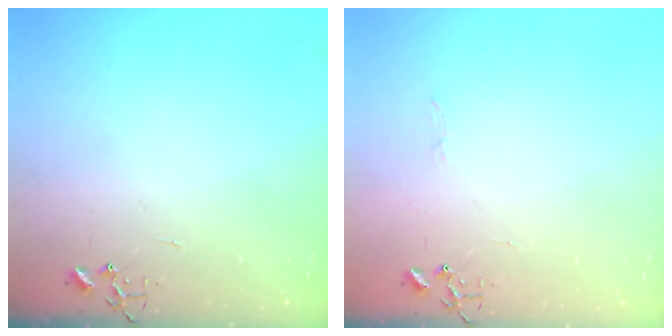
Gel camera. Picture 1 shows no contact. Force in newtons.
{"total": 2.5, "press": 2.5, "slide": 0.4}